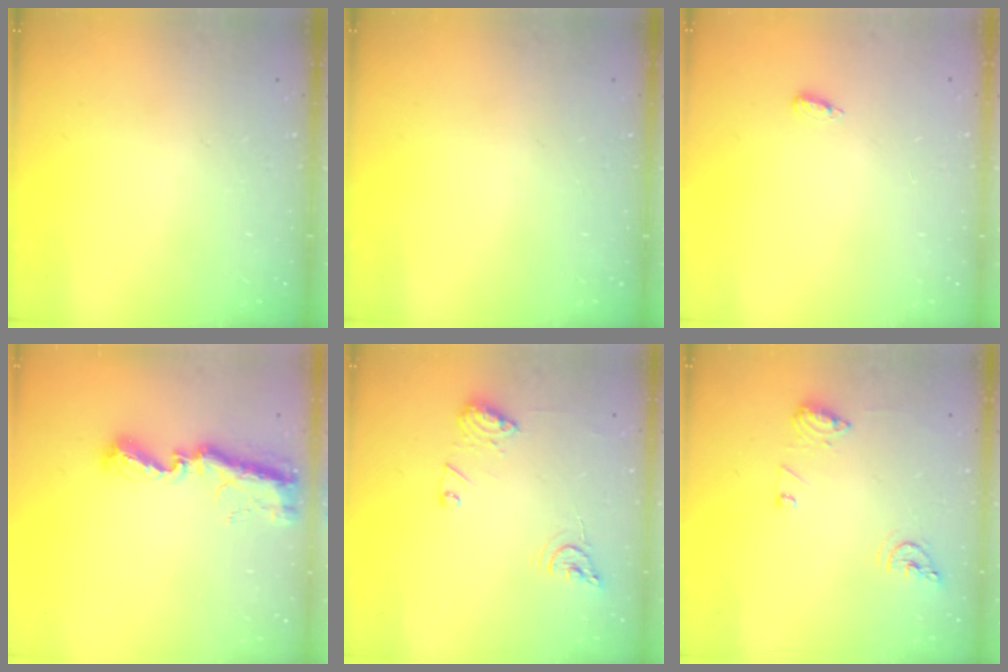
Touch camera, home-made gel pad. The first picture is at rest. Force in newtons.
{"total": 0.0}
{"total": 4.4, "press": 3.4, "slide": 2.9}
{"total": 9.9, "press": 9.9, "slide": 0.7}
{"total": 11.2, "press": 11.1, "slide": 1.1}
{"total": 10.4, "press": 10.4, "slide": 1.0}